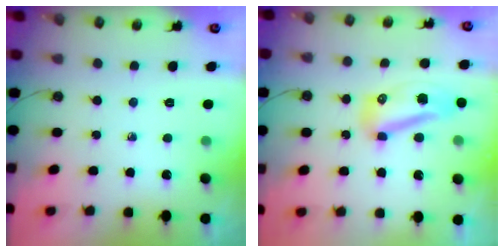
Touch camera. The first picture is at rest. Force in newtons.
{"total": 11.7, "press": 11.0, "slide": 4.1}